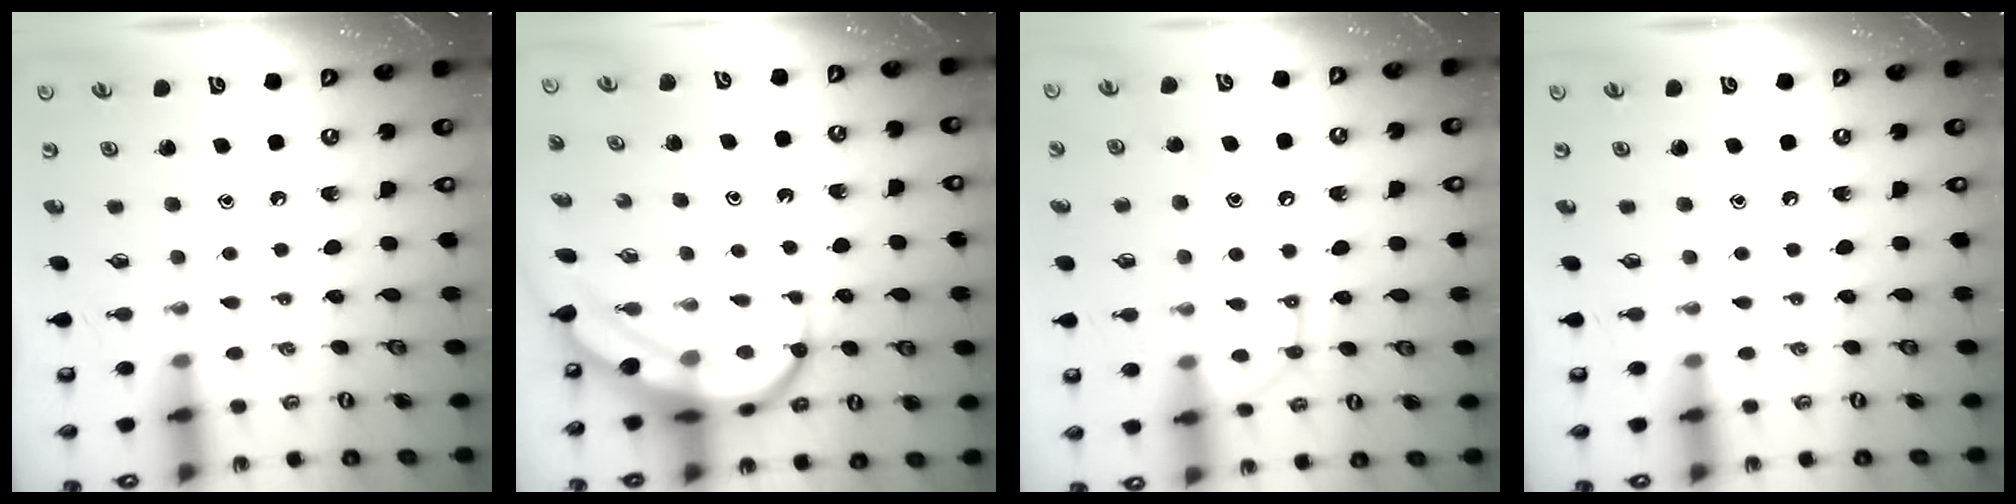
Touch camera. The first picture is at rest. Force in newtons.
{"total": 9.8, "press": 9.7, "slide": 1.0}
{"total": 12.8, "press": 12.8, "slide": 1.3}
{"total": 0.0}